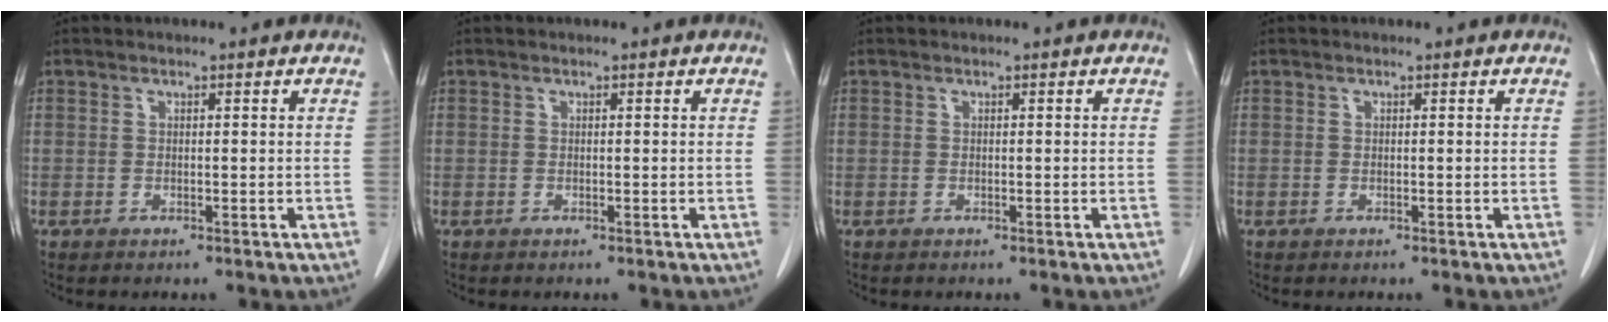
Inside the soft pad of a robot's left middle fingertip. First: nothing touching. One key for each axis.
{"total": 0.0}
{"total": 0.0}
{"total": 0.0}